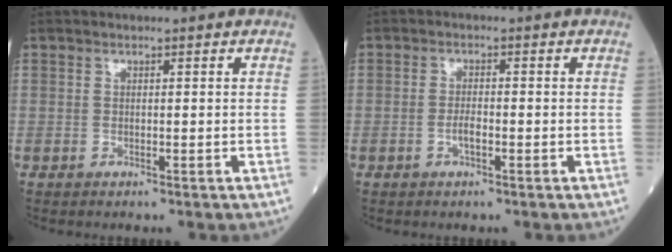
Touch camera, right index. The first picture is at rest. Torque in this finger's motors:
{"motor_torque": [0.01, 0.01, 0.04, 0.01]}